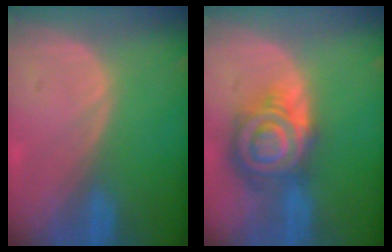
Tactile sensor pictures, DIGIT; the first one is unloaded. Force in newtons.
{"total": 9.1, "press": 9.1, "slide": 0.5}